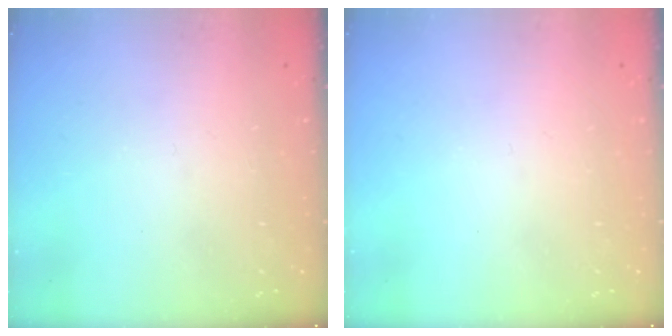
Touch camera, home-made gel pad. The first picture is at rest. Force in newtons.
{"total": 0.0}